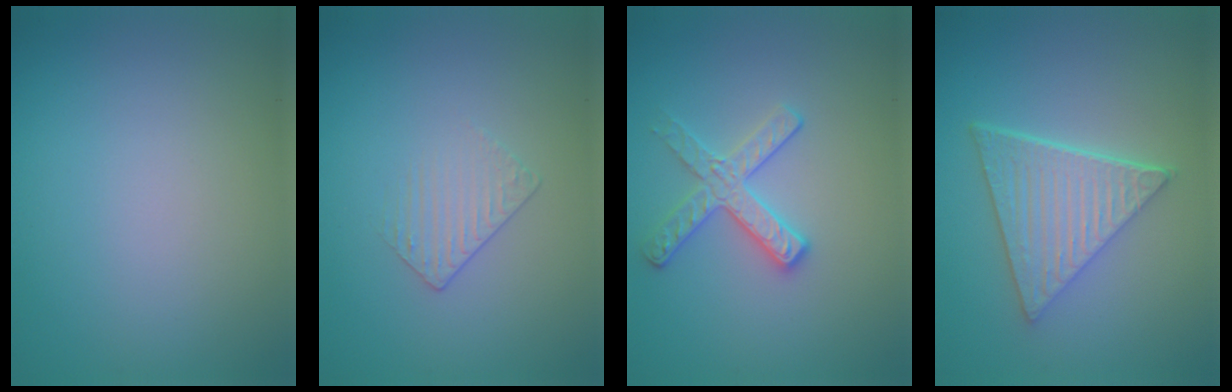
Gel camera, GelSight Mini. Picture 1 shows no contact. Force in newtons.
{"total": 1.3, "press": 0.6, "slide": 1.1}
{"total": 2.8, "press": 2.7, "slide": 0.5}
{"total": 6.3, "press": 4.5, "slide": 4.3}